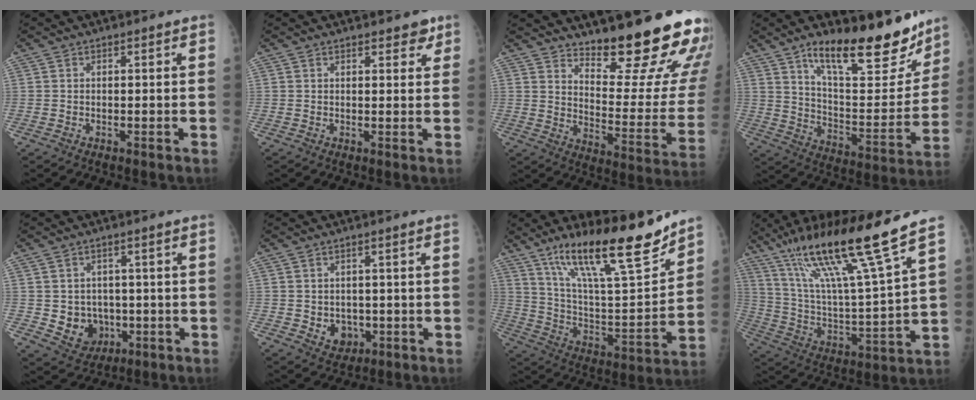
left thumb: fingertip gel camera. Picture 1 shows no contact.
{"total": 3.1, "force": [2.3, 1.5, 1.4], "torque": [0.005, -0.010, 0.026]}
{"total": 21.5, "force": [16.2, 4.2, 13.4], "torque": [-0.157, -0.147, 0.224]}
{"total": 23.2, "force": [16.4, 7.6, 14.5], "torque": [-0.166, -0.092, 0.258]}
{"total": 7.3, "force": [-0.9, 6.4, 3.3], "torque": [-0.018, 0.002, 0.002]}
{"total": 4.5, "force": [-0.7, 3.8, 2.4], "torque": [-0.014, 0.001, 0.002]}
{"total": 23.9, "force": [16.9, 5.1, 16.1], "torque": [-0.244, -0.074, 0.294]}
{"total": 21.6, "force": [14.9, 0.2, 15.7], "torque": [-0.257, -0.062, 0.271]}